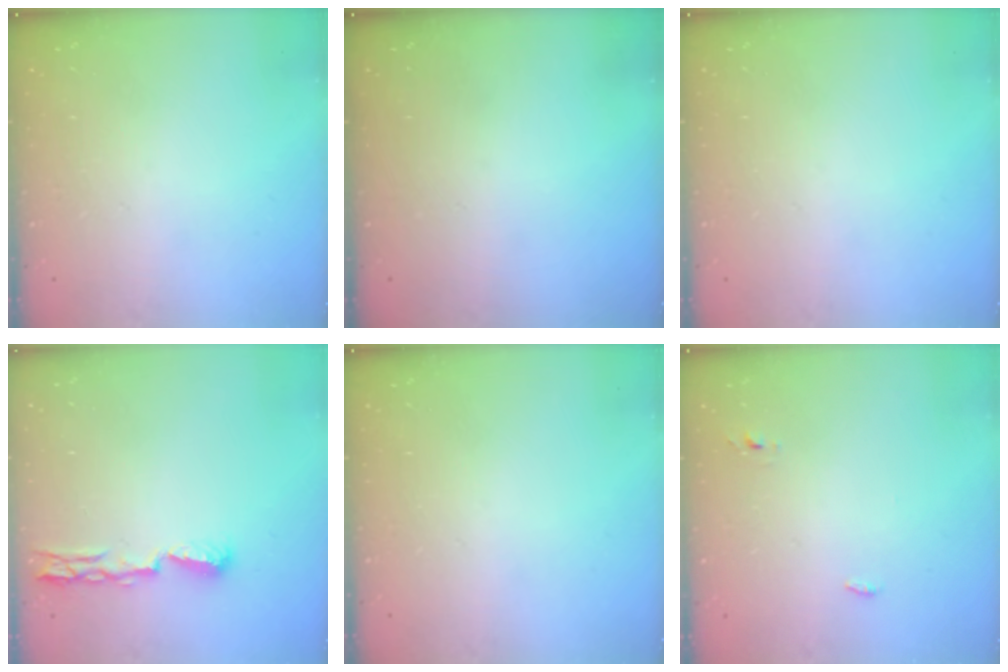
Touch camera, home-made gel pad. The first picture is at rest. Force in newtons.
{"total": 0.0}
{"total": 0.0}
{"total": 8.1, "press": 8.0, "slide": 1.1}
{"total": 0.0}
{"total": 2.8, "press": 2.6, "slide": 0.9}